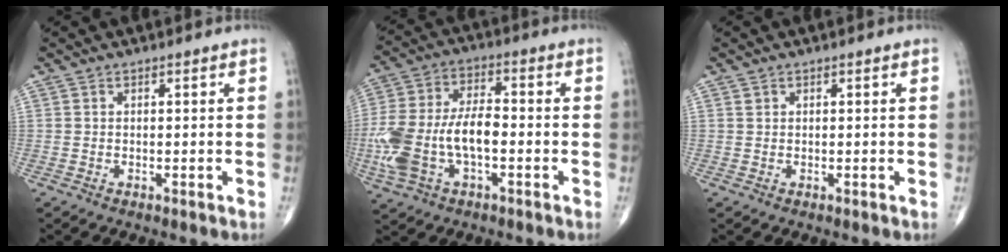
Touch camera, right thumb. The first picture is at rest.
{"total": 15.7, "force": [-3.4, 8.3, 12.9], "torque": [-0.285, 0.026, -0.060]}
{"total": 0.7, "force": [0.3, 0.6, 0.2], "torque": [-0.001, 0.000, 0.006]}